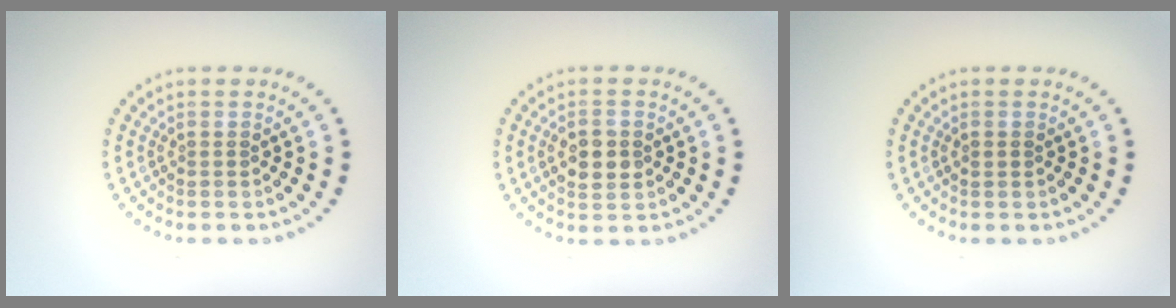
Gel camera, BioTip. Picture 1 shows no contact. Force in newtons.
{"total": 2.6, "press": 2.6, "slide": 0.1}
{"total": 0.8, "press": 0.8, "slide": 0.1}